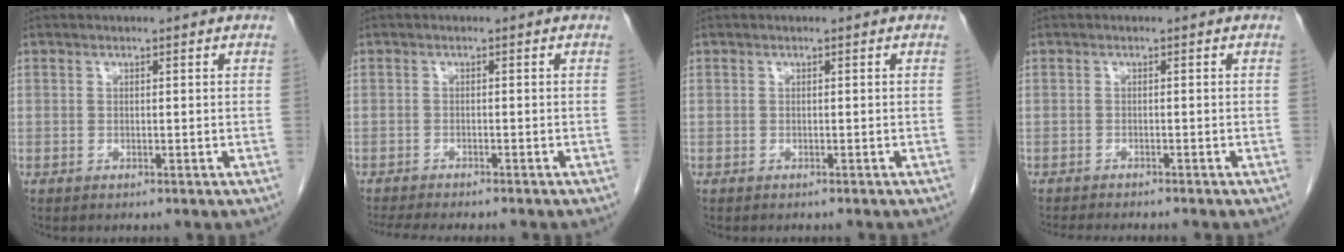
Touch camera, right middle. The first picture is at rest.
{"total": 9.4, "force": [-8.3, 1.4, 4.2], "torque": [-0.057, -0.011, -0.116]}
{"total": 1.4, "force": [-1.3, 0.1, 0.5], "torque": [-0.010, -0.001, -0.017]}
{"total": 6.8, "force": [-6.1, 0.9, 2.8], "torque": [-0.036, -0.010, -0.089]}